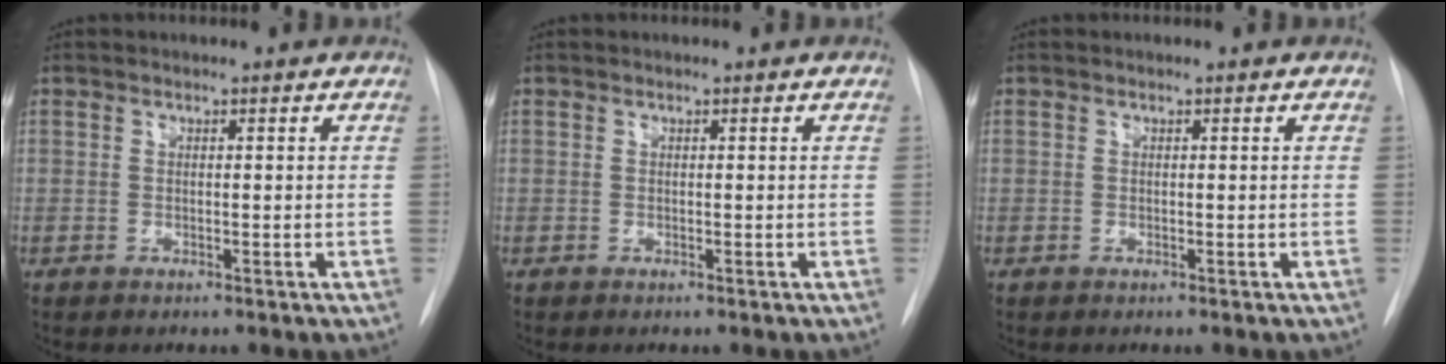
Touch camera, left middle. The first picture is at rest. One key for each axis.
{"total": 0.0}
{"total": 0.0}